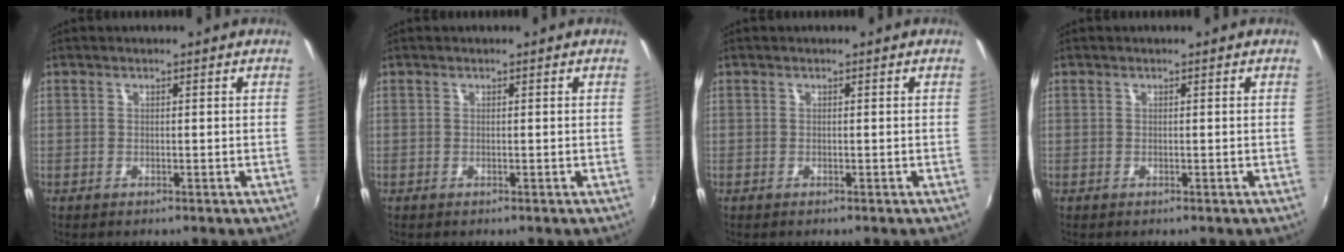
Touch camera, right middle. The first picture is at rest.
{"total": 0.0}
{"total": 0.0}
{"total": 0.0}